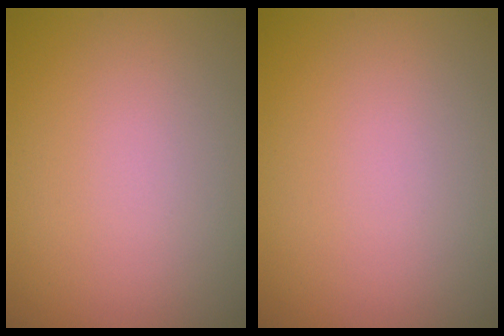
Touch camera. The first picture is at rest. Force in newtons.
{"total": 0.0}